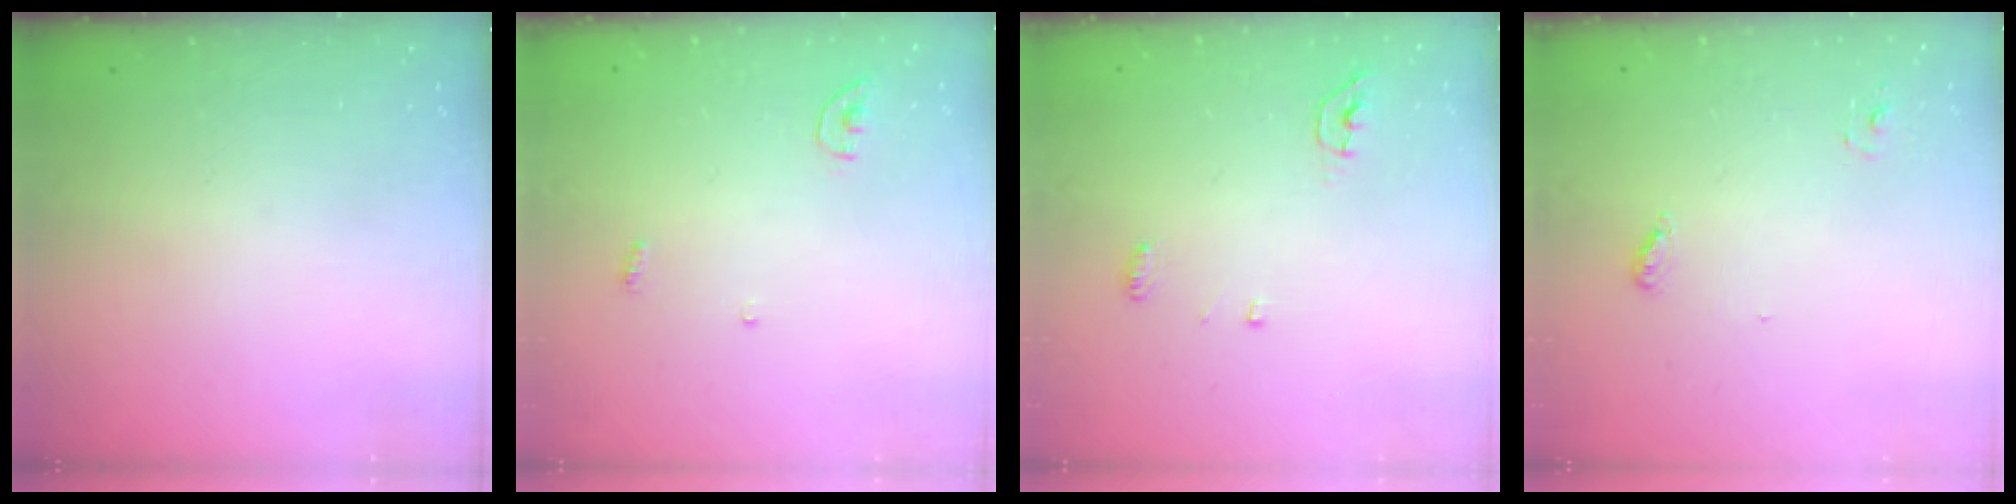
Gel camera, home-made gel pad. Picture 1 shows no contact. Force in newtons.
{"total": 3.4, "press": 3.4, "slide": 0.3}
{"total": 4.3, "press": 4.2, "slide": 1.0}
{"total": 5.9, "press": 5.9, "slide": 0.3}